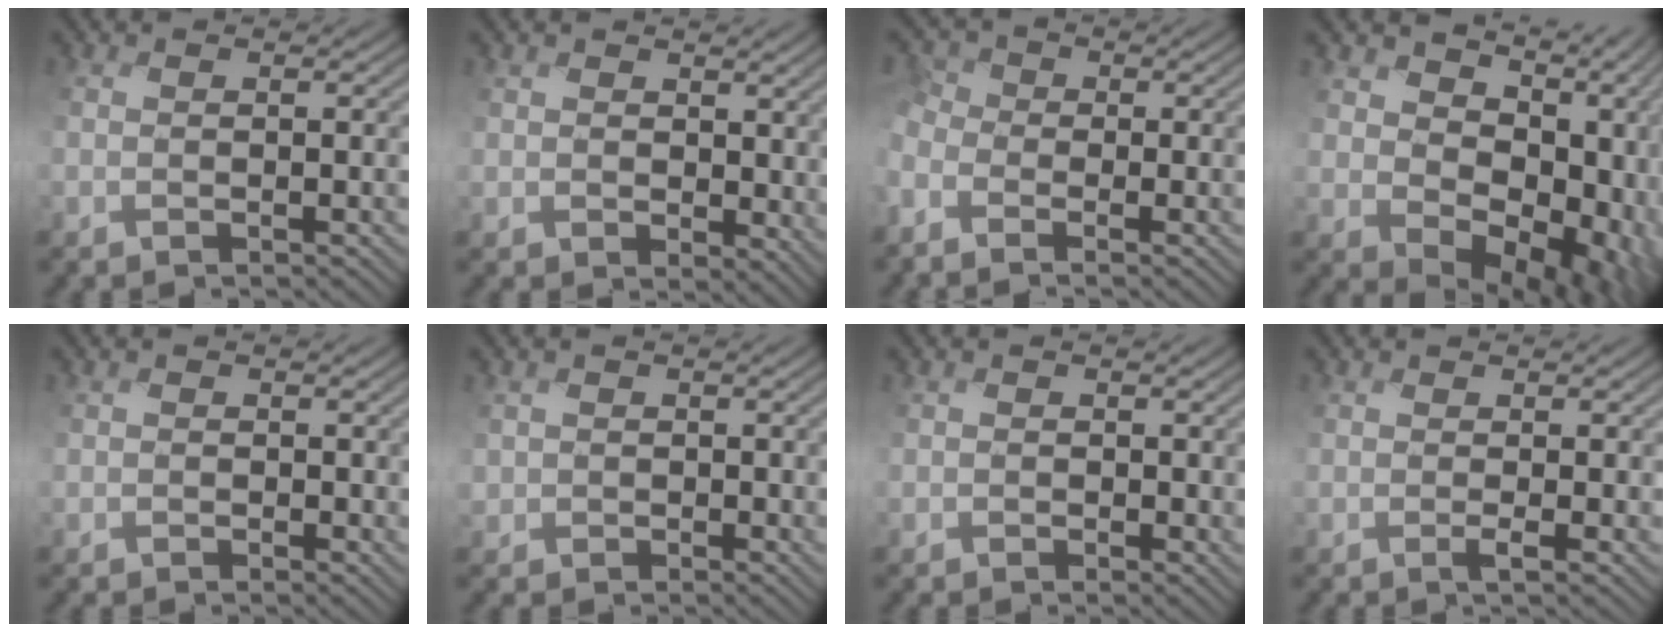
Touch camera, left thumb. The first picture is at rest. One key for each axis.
{"total": 3.2, "fx": 1.6, "fy": 2.2, "fz": 1.7, "tx": -0.057, "ty": -0.009, "tz": 0.026}
{"total": 4.6, "fx": -2.9, "fy": 3.0, "fz": 2.0, "tx": -0.069, "ty": 0.003, "tz": -0.078}
{"total": 13.6, "fx": 1.0, "fy": 9.0, "fz": 10.2, "tx": -0.139, "ty": -0.038, "tz": 0.054}
{"total": 1.1, "fx": 0.9, "fy": 0.2, "fz": -0.4, "tx": -0.001, "ty": 0.001, "tz": 0.014}
{"total": 1.3, "fx": 0.9, "fy": 0.8, "fz": -0.5, "tx": -0.003, "ty": 0.001, "tz": 0.010}
{"total": 1.1, "fx": 1.0, "fy": 0.5, "fz": -0.3, "tx": -0.005, "ty": -0.001, "tz": 0.014}
{"total": 1.3, "fx": 1.0, "fy": -0.6, "fz": 0.6, "tx": -0.011, "ty": 0.000, "tz": 0.021}